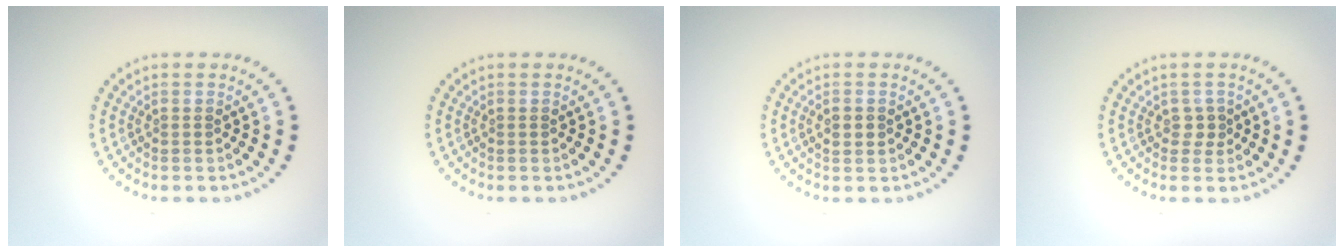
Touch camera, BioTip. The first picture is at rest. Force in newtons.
{"total": 0.0}
{"total": 1.2, "press": 1.2, "slide": 0.1}
{"total": 1.0, "press": 0.8, "slide": 0.6}